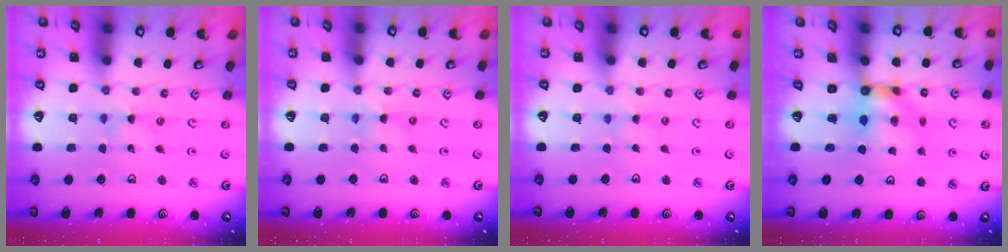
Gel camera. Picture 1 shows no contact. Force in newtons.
{"total": 0.0}
{"total": 1.0, "press": 1.0, "slide": 0.3}
{"total": 6.8, "press": 6.8, "slide": 0.4}